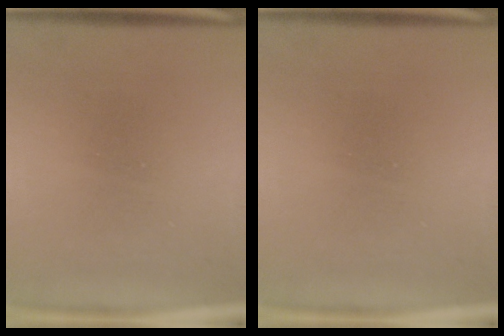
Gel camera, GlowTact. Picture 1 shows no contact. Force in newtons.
{"total": 0.0}